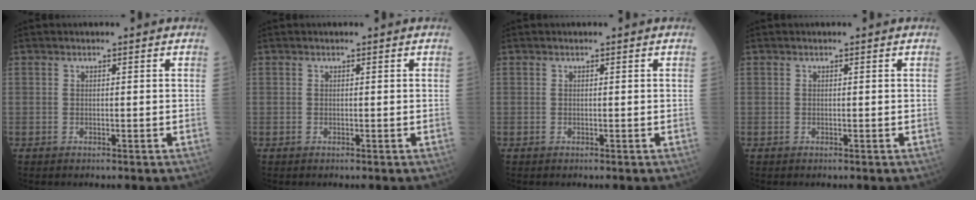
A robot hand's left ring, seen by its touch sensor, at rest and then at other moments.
{"total": 0.0}
{"total": 0.0}
{"total": 0.0}